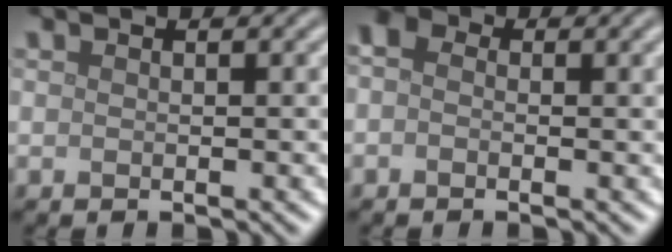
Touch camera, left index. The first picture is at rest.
{"total": 2.8, "force": [0.2, 2.0, 1.9], "torque": [-0.034, 0.010, -0.019]}